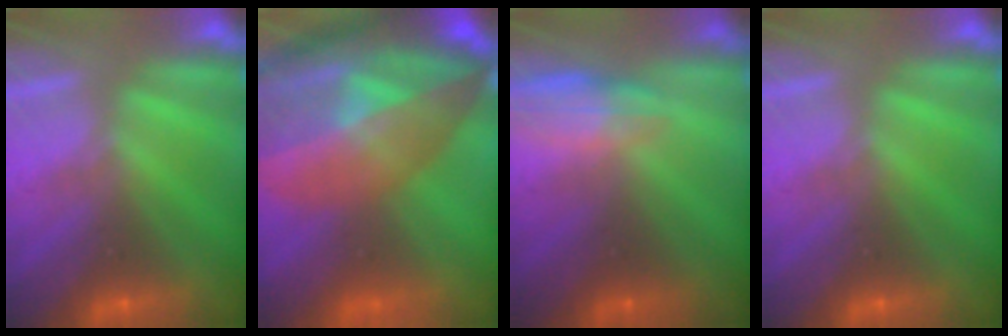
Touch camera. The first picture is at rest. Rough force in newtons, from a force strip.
{"total": 8.6}
{"total": 2.8}
{"total": 0.0}